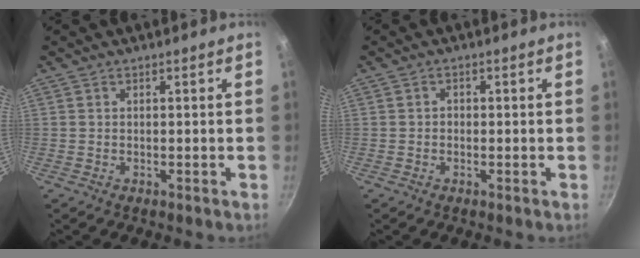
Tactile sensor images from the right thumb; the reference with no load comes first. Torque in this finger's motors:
{"motor_torque": [-0.27, -0.18, 0.29, 0.17, -0.07]}